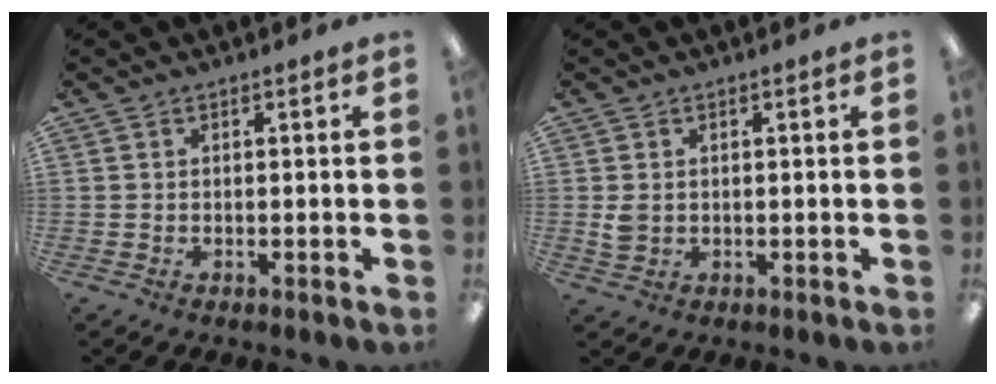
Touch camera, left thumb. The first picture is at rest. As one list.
[{"total": 2.7, "force": [0.5, 2.0, 1.7], "torque": [-0.026, 0.001, 0.008]}]